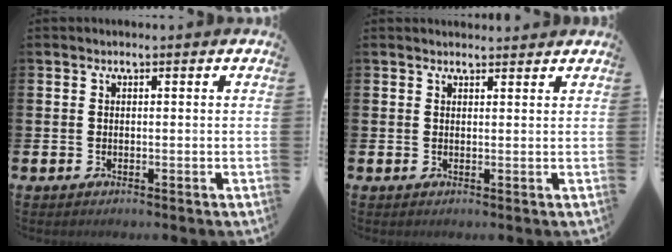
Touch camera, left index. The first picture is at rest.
{"total": 1.4, "force": [1.4, 0.3, 0.0], "torque": [0.012, -0.006, 0.022]}